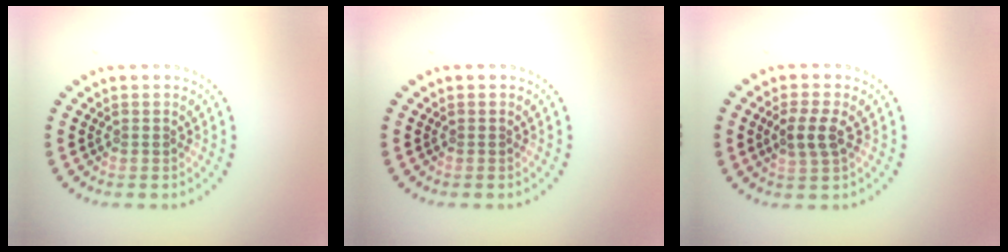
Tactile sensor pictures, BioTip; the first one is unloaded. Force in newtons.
{"total": 0.0}
{"total": 2.5, "press": 2.4, "slide": 0.7}